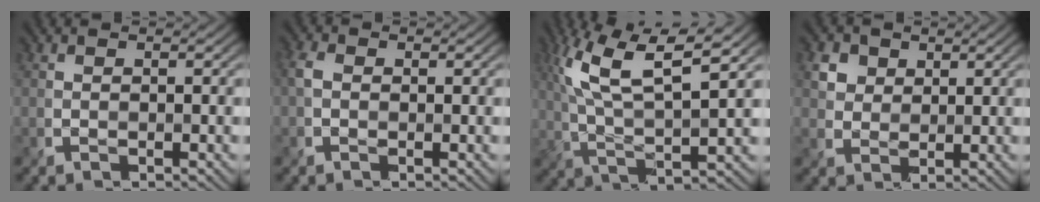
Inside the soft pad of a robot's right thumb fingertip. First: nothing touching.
{"total": 2.3, "force": [-0.1, 1.7, 1.5], "torque": [-0.038, 0.000, -0.004]}
{"total": 12.1, "force": [5.4, 3.8, 10.1], "torque": [-0.222, 0.010, 0.104]}
{"total": 3.5, "force": [1.9, 2.7, 1.2], "torque": [-0.041, -0.006, 0.046]}